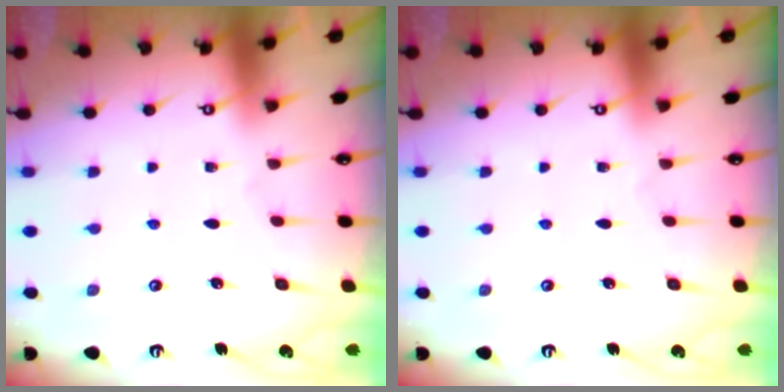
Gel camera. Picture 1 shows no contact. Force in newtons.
{"total": 0.0}